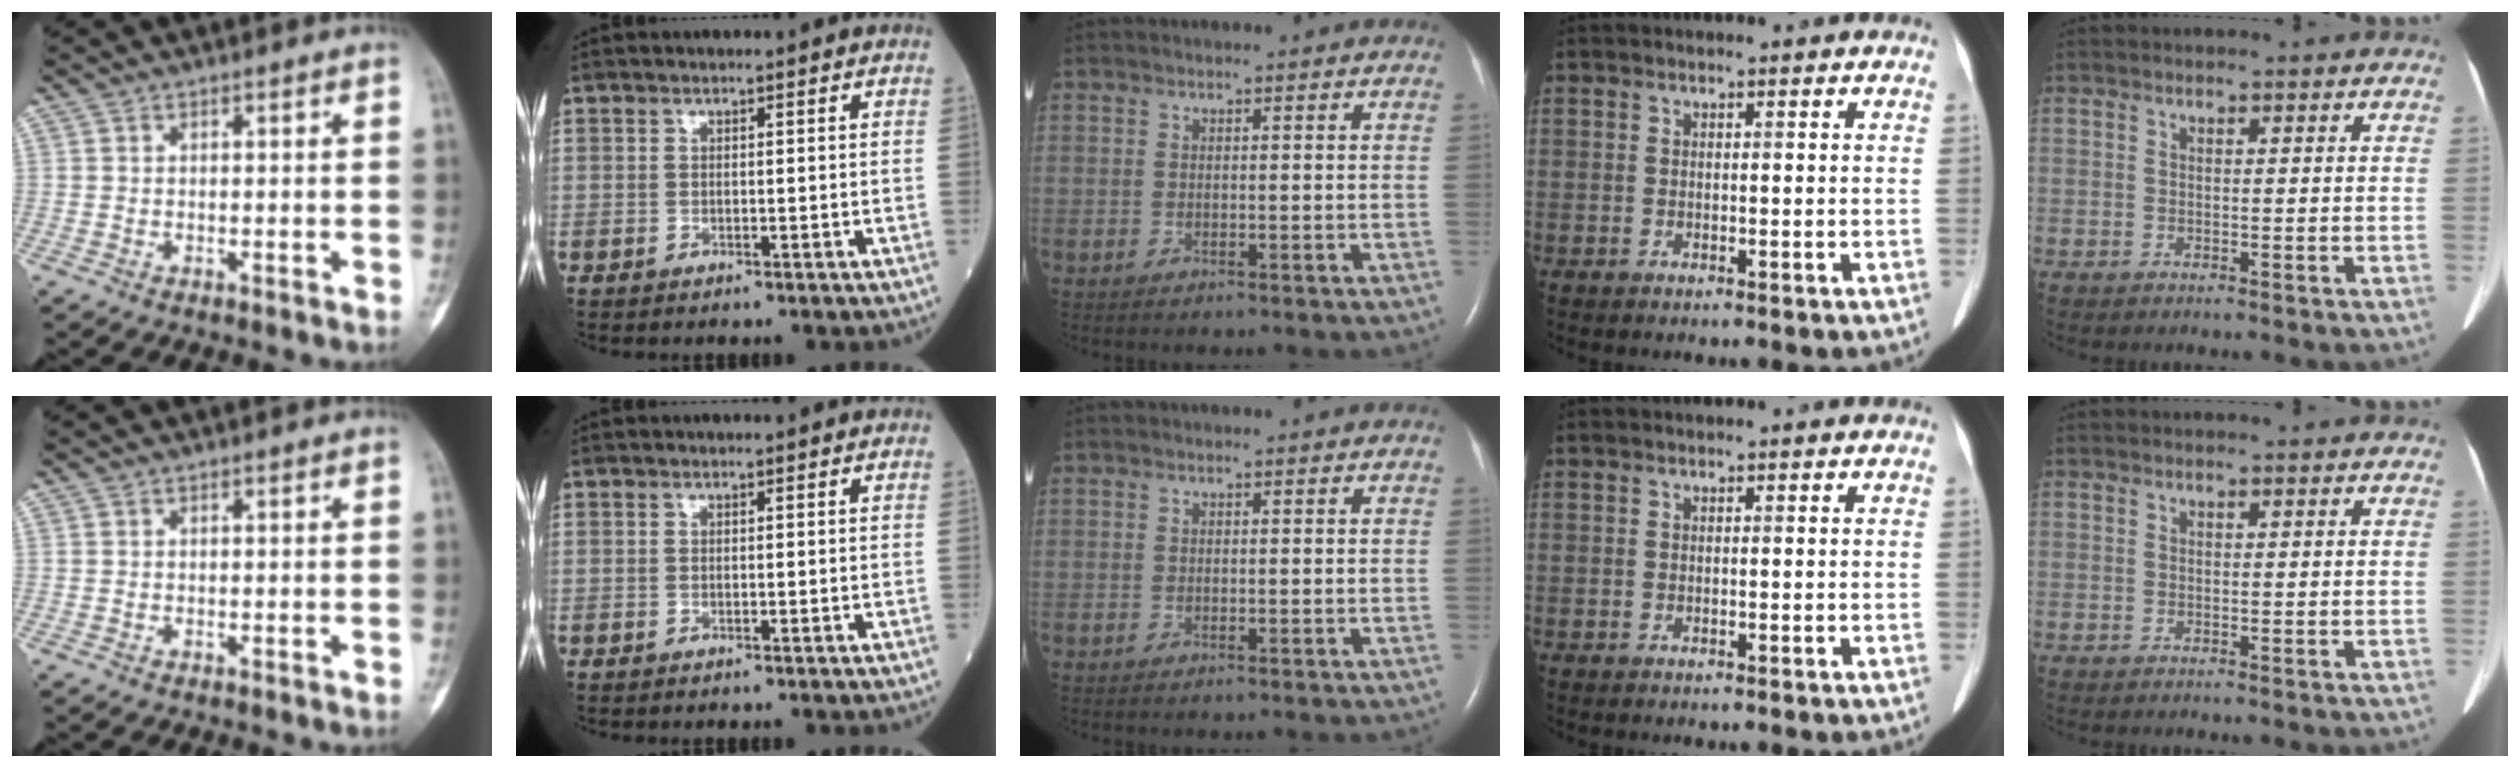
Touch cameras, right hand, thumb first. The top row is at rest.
{}